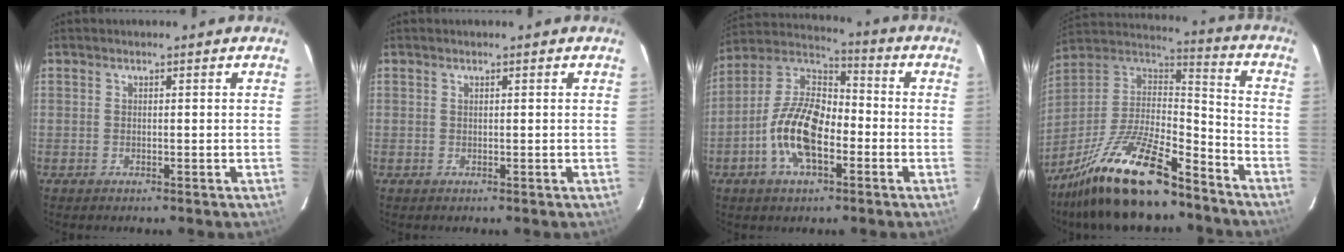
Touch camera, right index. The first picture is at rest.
{"total": 0.0}
{"total": 13.9, "force": [-4.9, 6.8, 11.1], "torque": [-0.227, 0.012, -0.094]}
{"total": 23.0, "force": [-16.5, 6.8, 14.6], "torque": [-0.291, -0.022, -0.283]}